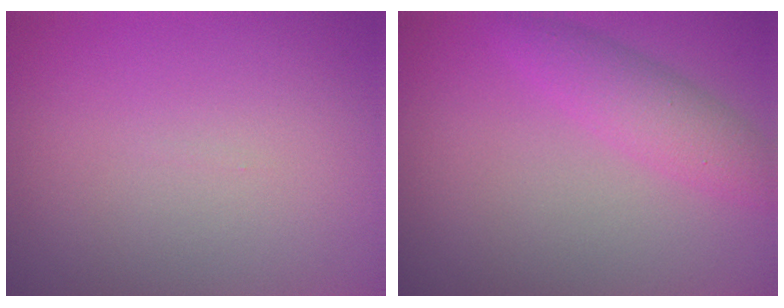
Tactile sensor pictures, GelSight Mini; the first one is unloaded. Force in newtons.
{"total": 3.1, "press": 3.1, "slide": 0.2}